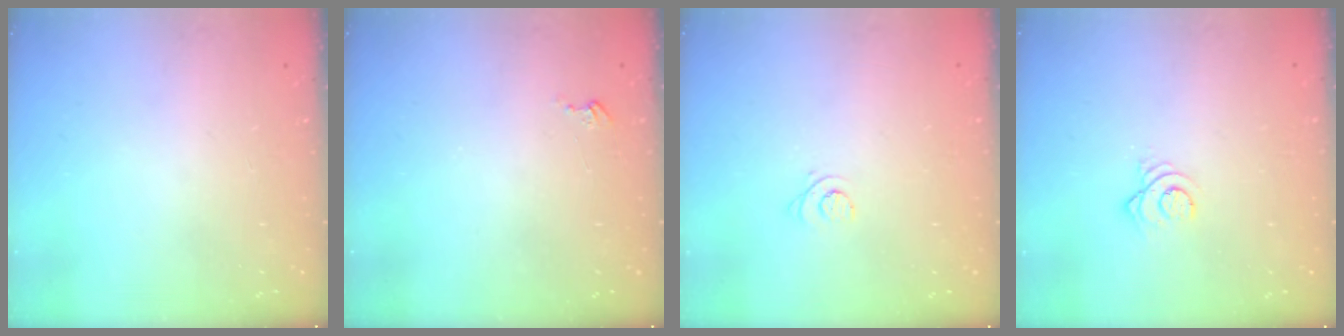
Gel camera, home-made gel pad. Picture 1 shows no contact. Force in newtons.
{"total": 2.7, "press": 2.7, "slide": 0.3}
{"total": 2.9, "press": 2.9, "slide": 0.3}
{"total": 2.9, "press": 2.9, "slide": 0.1}